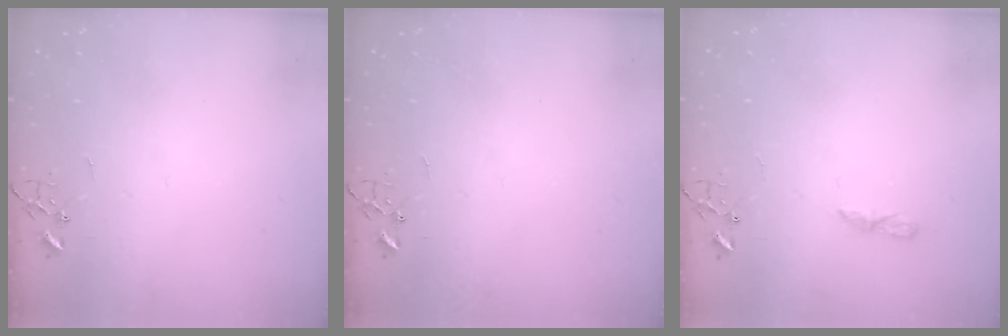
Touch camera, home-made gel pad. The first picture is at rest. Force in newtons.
{"total": 0.0}
{"total": 5.3, "press": 5.3, "slide": 0.7}